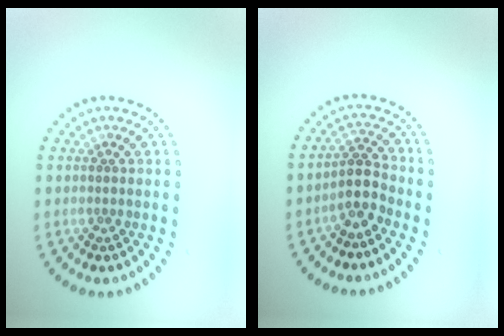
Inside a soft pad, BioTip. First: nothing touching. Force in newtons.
{"total": 2.5, "press": 2.1, "slide": 1.5}